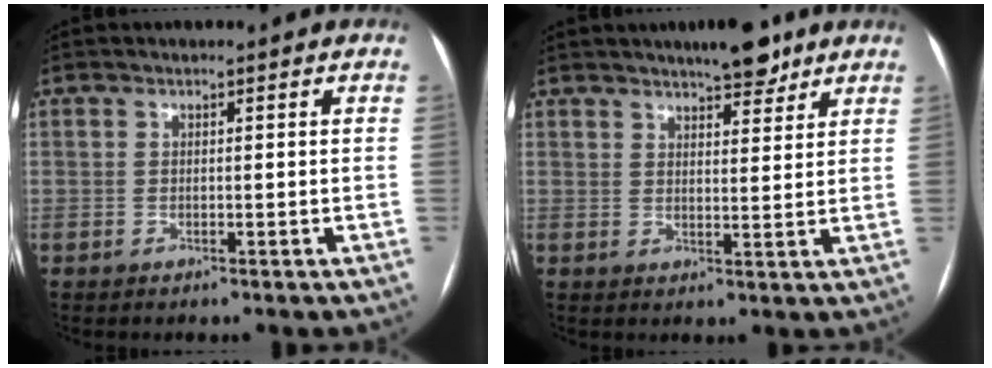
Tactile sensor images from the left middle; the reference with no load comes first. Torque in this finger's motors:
{"motor_torque": [0.14, -0.14, 0.04, 0.01]}